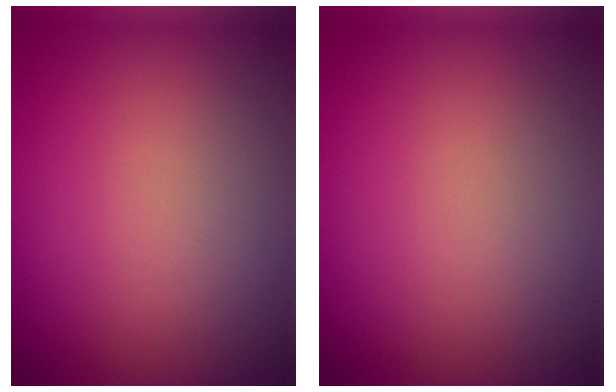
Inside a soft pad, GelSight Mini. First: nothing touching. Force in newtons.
{"total": 0.0}